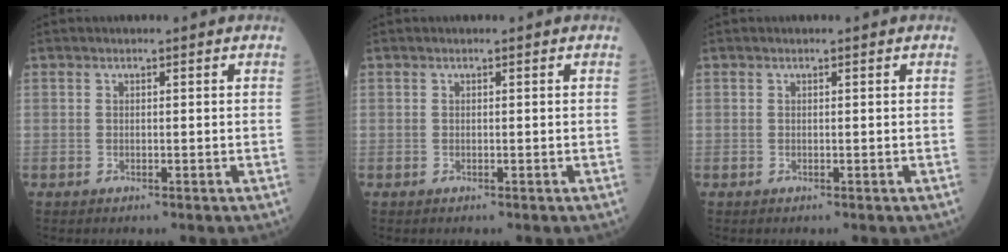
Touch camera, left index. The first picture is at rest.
{"total": 0.0}
{"total": 0.0}